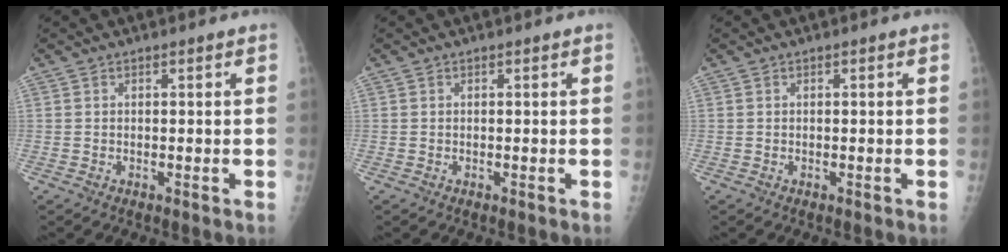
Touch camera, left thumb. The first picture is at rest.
{"total": 0.0}
{"total": 0.0}